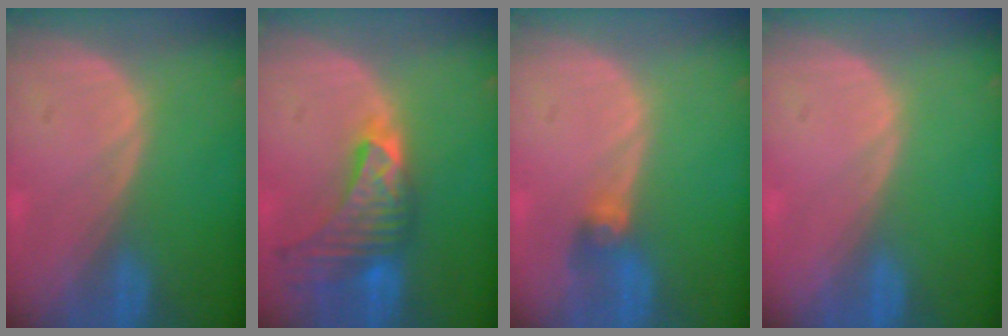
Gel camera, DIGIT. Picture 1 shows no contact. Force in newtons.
{"total": 9.2, "press": 8.2, "slide": 4.2}
{"total": 2.7, "press": 2.7, "slide": 0.3}
{"total": 0.0}